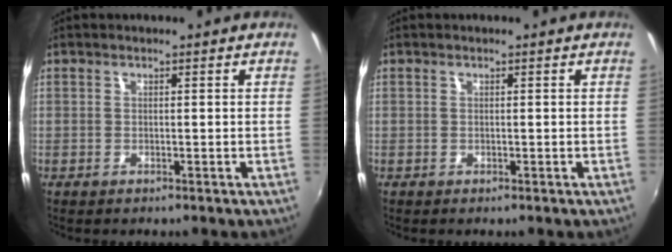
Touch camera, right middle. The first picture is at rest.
{"total": 0.0}